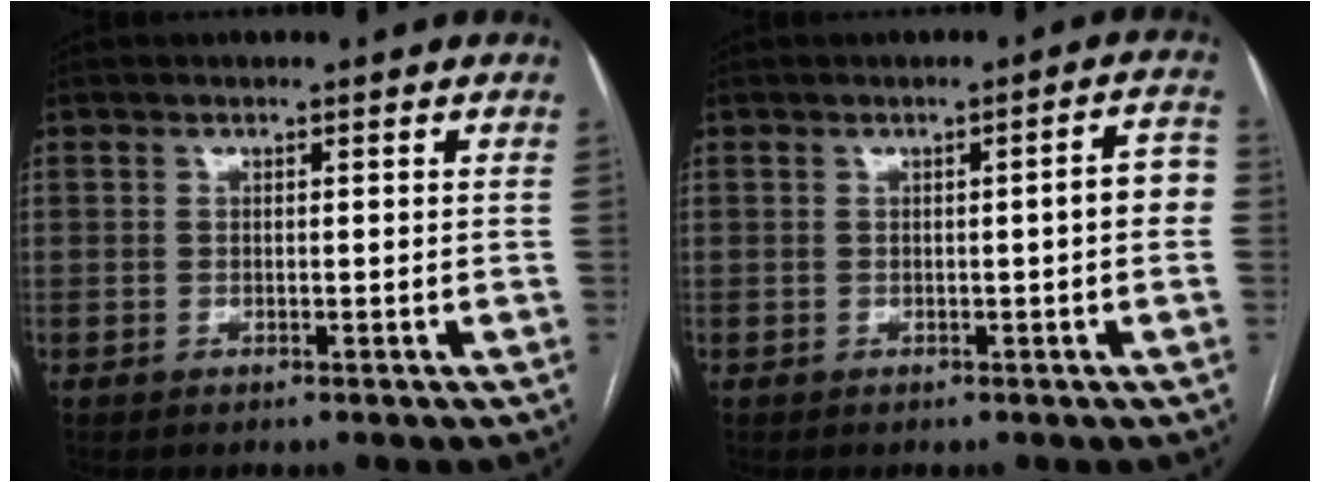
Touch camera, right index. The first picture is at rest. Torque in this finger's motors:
{"motor_torque": [0.63, 0.10, 0.21, 0.05]}